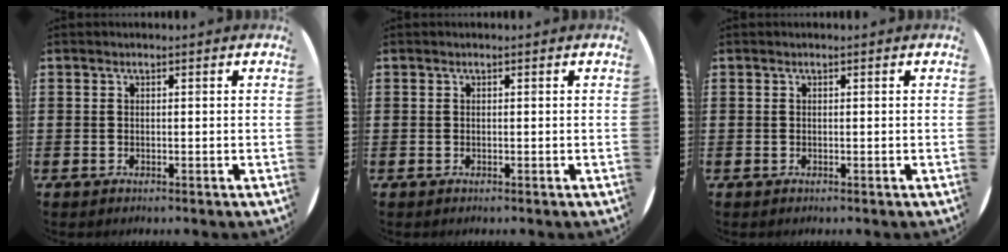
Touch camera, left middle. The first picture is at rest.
{"total": 0.0}
{"total": 0.0}